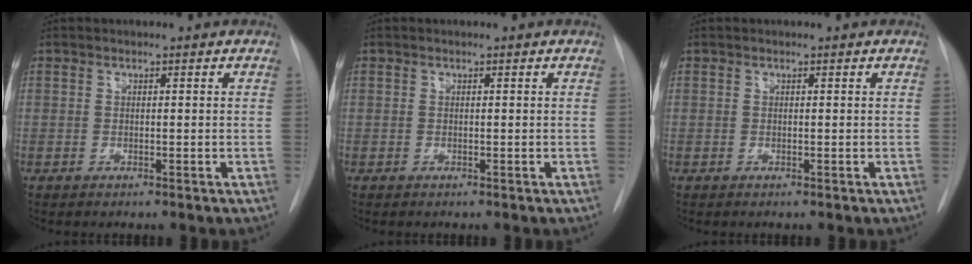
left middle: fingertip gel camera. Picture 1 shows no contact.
{"total": 0.0}
{"total": 0.0}